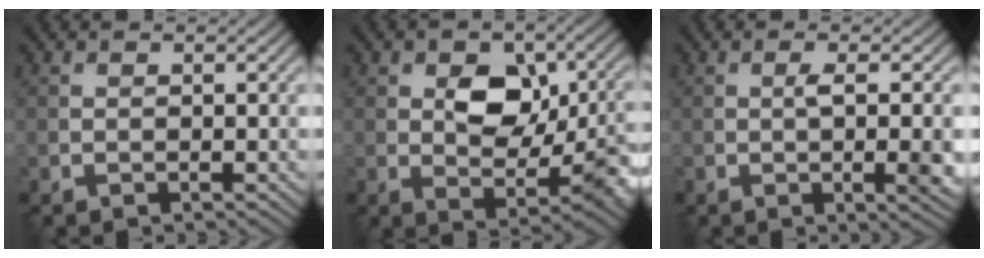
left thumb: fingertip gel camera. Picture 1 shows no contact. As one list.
[{"total": 8.9, "force": [0.8, 5.1, 7.3], "torque": [-0.105, 0.001, 0.012]}, {"total": 4.4, "force": [-0.2, 0.8, 4.4], "torque": [-0.074, -0.001, 0.000]}]